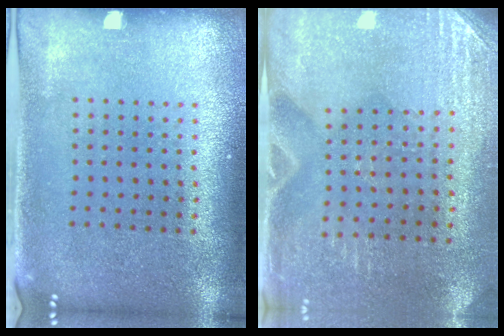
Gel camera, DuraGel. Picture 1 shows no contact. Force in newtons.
{"total": 2.8, "press": 2.6, "slide": 1.2}